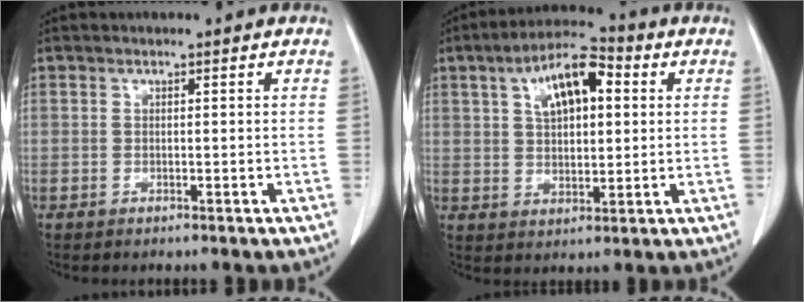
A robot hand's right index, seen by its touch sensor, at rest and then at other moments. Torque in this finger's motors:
{"motor_torque": [0.66, 0.50, 0.28, 0.12]}